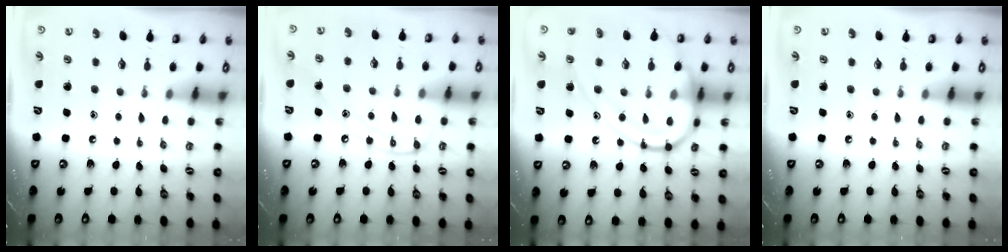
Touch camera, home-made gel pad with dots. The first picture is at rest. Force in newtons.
{"total": 11.2, "press": 11.2, "slide": 1.2}
{"total": 14.9, "press": 14.8, "slide": 1.3}
{"total": 0.0}